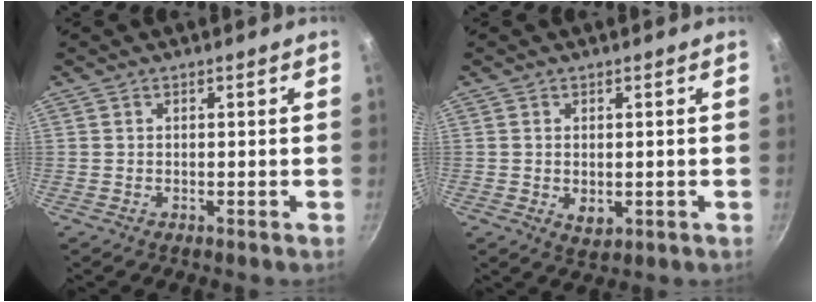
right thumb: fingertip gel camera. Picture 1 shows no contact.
{"total": 3.5, "force": [-0.3, 2.3, 2.6], "torque": [-0.040, -0.010, -0.001]}